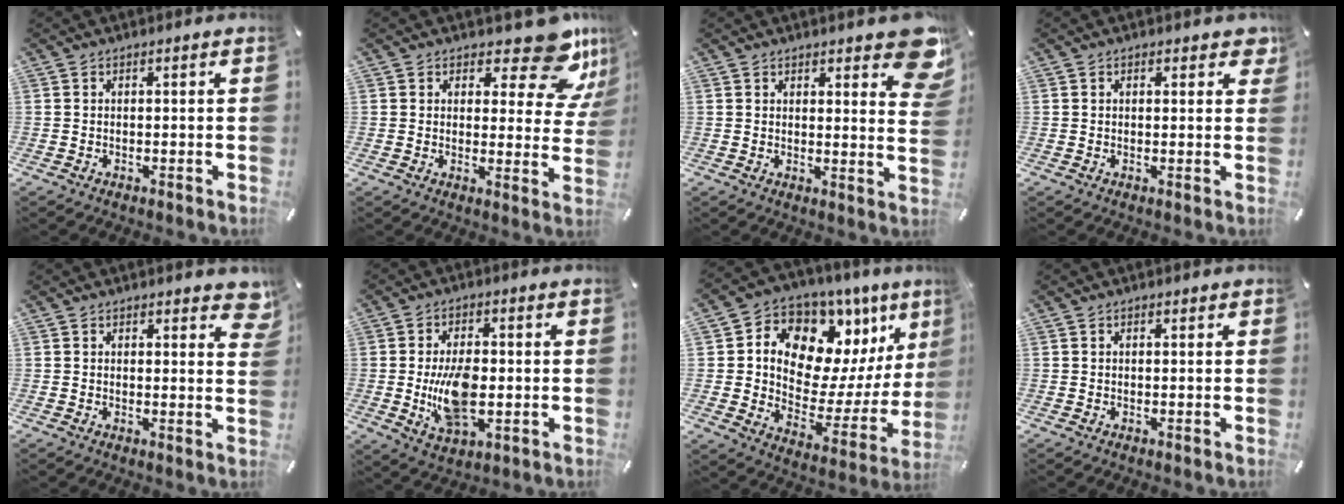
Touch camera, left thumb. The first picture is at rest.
{"total": 12.6, "force": [8.4, 4.6, 8.1], "torque": [-0.095, -0.067, 0.140]}
{"total": 9.0, "force": [6.2, 3.4, 5.6], "torque": [-0.057, -0.042, 0.104]}
{"total": 2.5, "force": [1.3, 1.5, 1.5], "torque": [-0.010, -0.002, 0.017]}
{"total": 3.4, "force": [2.4, 1.8, 1.6], "torque": [-0.006, -0.012, 0.037]}
{"total": 11.4, "force": [-0.9, 6.4, 9.4], "torque": [-0.179, -0.015, -0.017]}
{"total": 12.1, "force": [7.2, 8.5, 4.8], "torque": [-0.078, -0.084, 0.129]}
{"total": 0.6, "force": [0.2, 0.5, 0.2], "torque": [-0.004, 0.003, 0.002]}